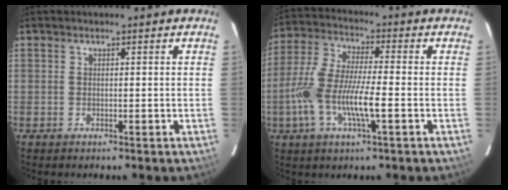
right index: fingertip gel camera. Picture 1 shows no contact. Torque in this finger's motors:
{"motor_torque": [1.28, -0.62, 0.90, 0.21]}